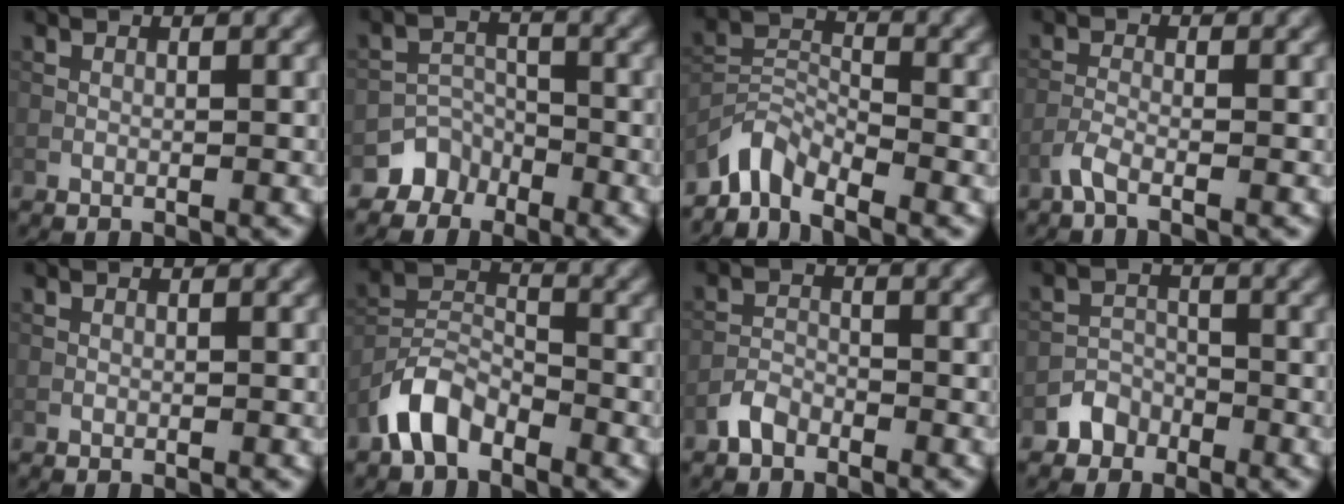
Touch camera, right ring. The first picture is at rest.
{"total": 2.9, "force": [-2.2, 1.9, 0.1], "torque": [0.013, 0.007, -0.041]}
{"total": 4.0, "force": [-3.5, 1.3, 1.3], "torque": [-0.020, 0.004, -0.083]}
{"total": 1.8, "force": [-1.3, 0.3, 1.1], "torque": [-0.027, 0.000, -0.036]}
{"total": 0.0}
{"total": 5.2, "force": [-3.7, 2.6, 2.6], "torque": [-0.048, 0.008, -0.083]}
{"total": 2.0, "force": [-1.6, 1.0, 0.7], "torque": [-0.010, 0.009, -0.036]}
{"total": 2.3, "force": [-1.7, 1.6, 0.2], "torque": [0.008, 0.010, -0.034]}